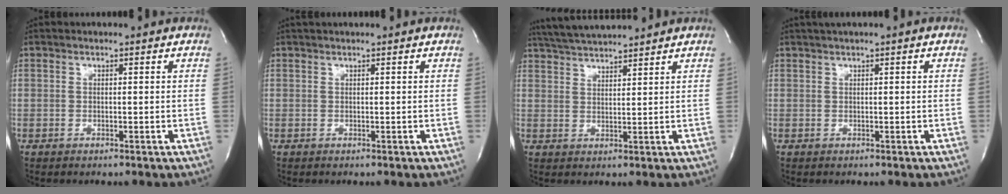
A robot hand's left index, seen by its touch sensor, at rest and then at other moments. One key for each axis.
{"total": 1.5, "fx": 1.3, "fy": -0.2, "fz": 0.8, "tx": -0.010, "ty": 0.020, "tz": 0.026}
{"total": 7.9, "fx": 7.4, "fy": -0.4, "fz": 2.6, "tx": -0.055, "ty": 0.025, "tz": 0.131}
{"total": 1.8, "fx": 1.0, "fy": -0.1, "fz": 1.5, "tx": -0.034, "ty": 0.016, "tz": 0.021}